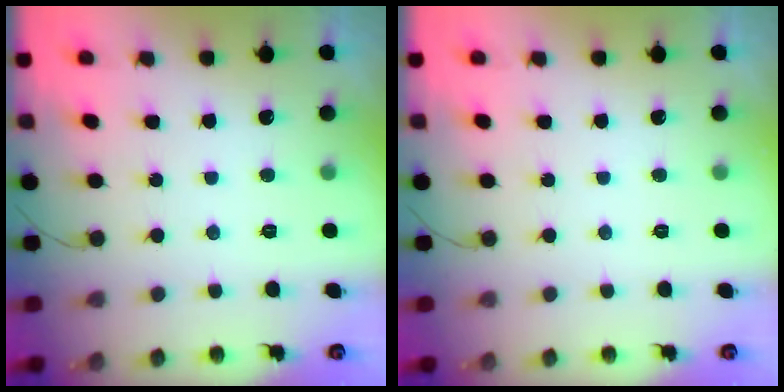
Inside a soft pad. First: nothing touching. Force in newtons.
{"total": 0.0}